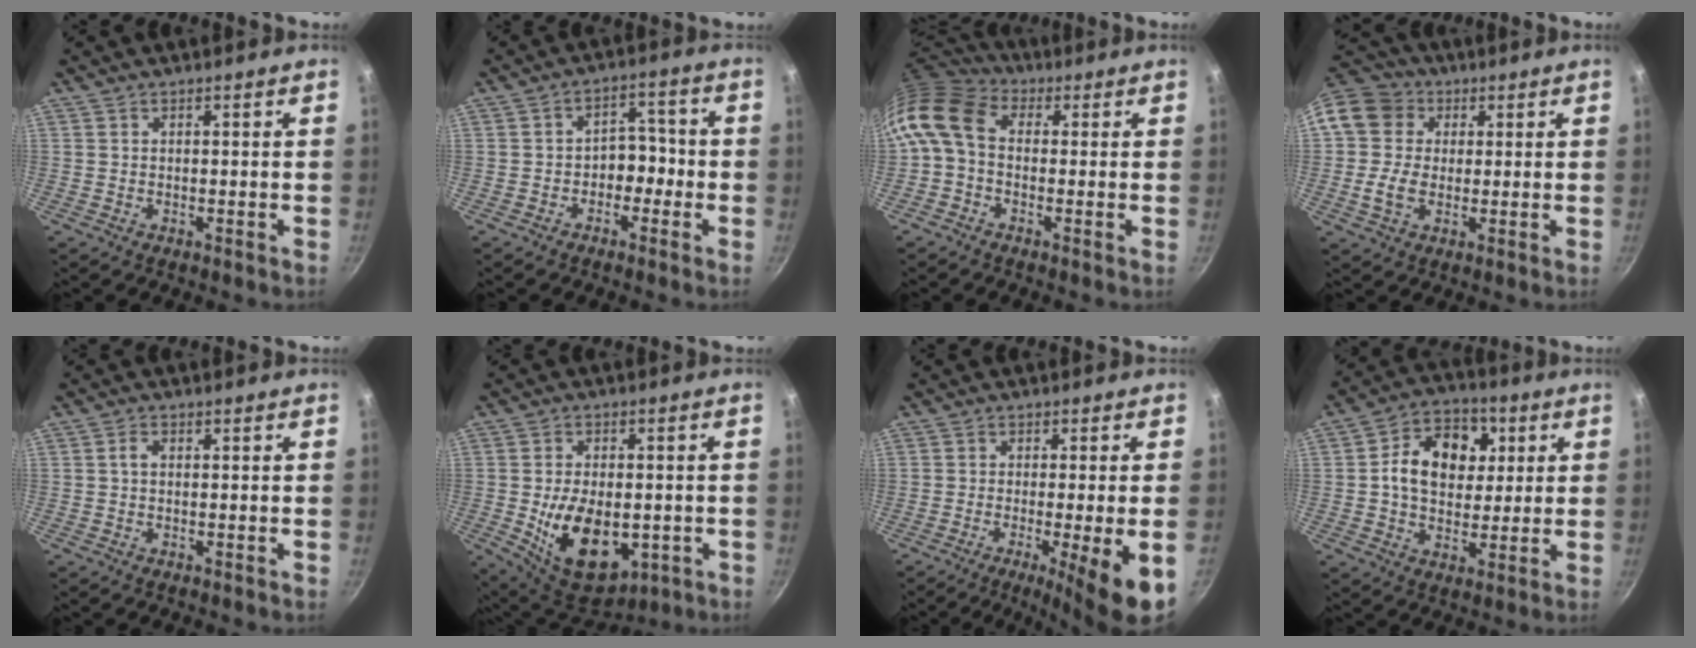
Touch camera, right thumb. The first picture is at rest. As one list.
[{"total": 5.3, "force": [-1.8, 3.9, 3.2], "torque": [0.004, 0.035, -0.032]}, {"total": 10.2, "force": [0.0, 7.4, 7.0], "torque": [-0.140, 0.031, -0.021]}, {"total": 12.6, "force": [2.2, 10.7, 6.2], "torque": [-0.105, 0.018, 0.024]}, {"total": 1.5, "force": [0.1, 1.0, 1.2], "torque": [-0.023, 0.006, 0.001]}, {"total": 16.3, "force": [-3.3, 10.0, 12.5], "torque": [-0.177, -0.006, -0.034]}, {"total": 10.0, "force": [-3.5, 0.8, 9.3], "torque": [-0.143, -0.003, -0.049]}, {"total": 14.3, "force": [2.4, 10.9, 8.8], "torque": [-0.104, 0.010, 0.026]}]